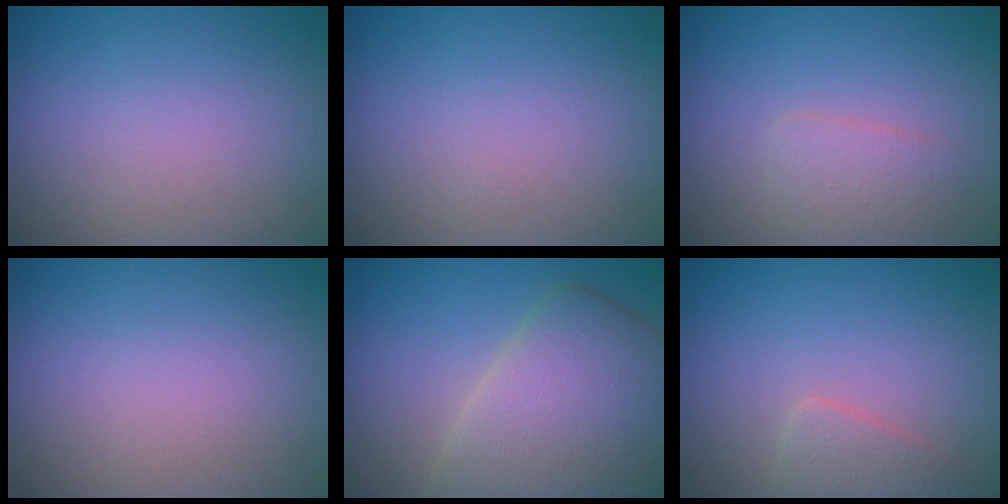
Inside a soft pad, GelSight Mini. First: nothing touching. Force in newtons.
{"total": 0.0}
{"total": 1.9, "press": 1.9, "slide": 0.0}
{"total": 0.0}
{"total": 8.0, "press": 8.0, "slide": 0.5}
{"total": 1.9, "press": 1.9, "slide": 0.2}